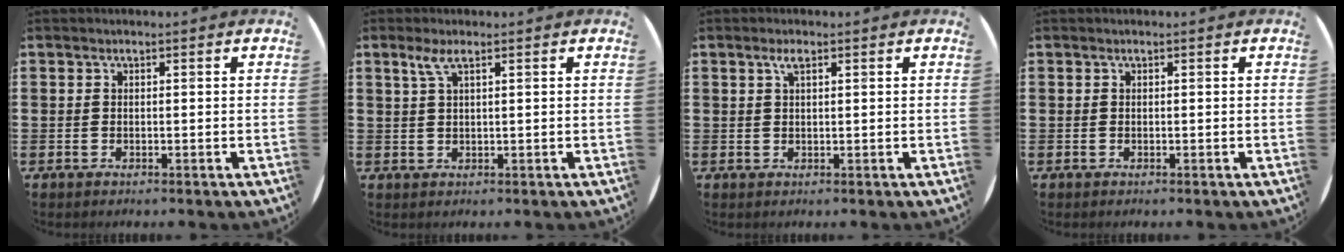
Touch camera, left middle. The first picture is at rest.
{"total": 2.1, "force": [1.1, 0.3, 1.7], "torque": [-0.036, 0.005, 0.018]}
{"total": 1.6, "force": [0.9, 0.4, 1.3], "torque": [-0.026, 0.006, 0.013]}
{"total": 0.0}